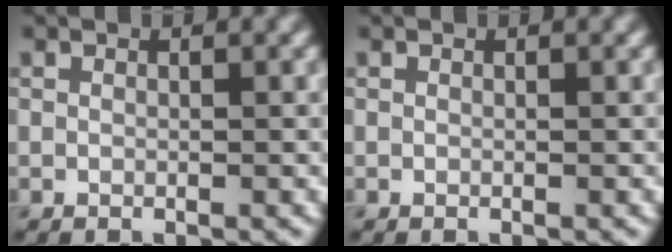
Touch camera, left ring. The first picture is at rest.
{"total": 0.0}